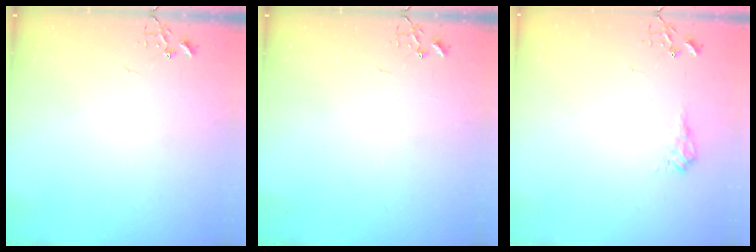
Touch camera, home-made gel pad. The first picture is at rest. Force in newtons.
{"total": 0.0}
{"total": 8.5, "press": 8.5, "slide": 0.8}